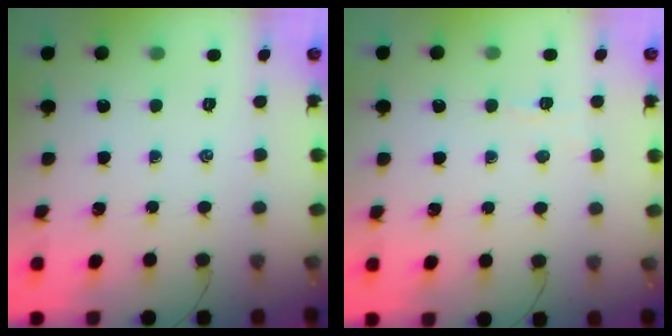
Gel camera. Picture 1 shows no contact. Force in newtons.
{"total": 2.8, "press": 2.7, "slide": 0.9}